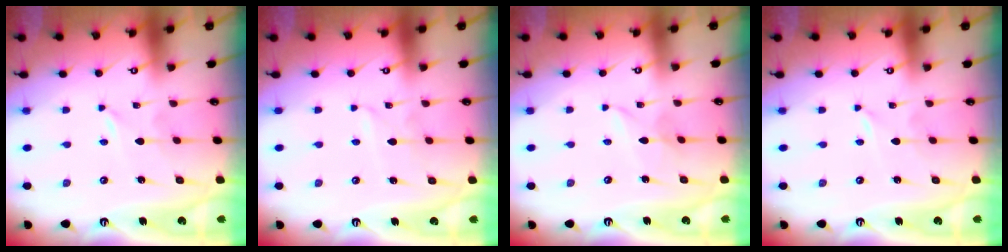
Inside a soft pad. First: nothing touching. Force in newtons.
{"total": 2.1, "press": 2.1, "slide": 0.3}
{"total": 2.5, "press": 2.5, "slide": 0.2}
{"total": 0.0}